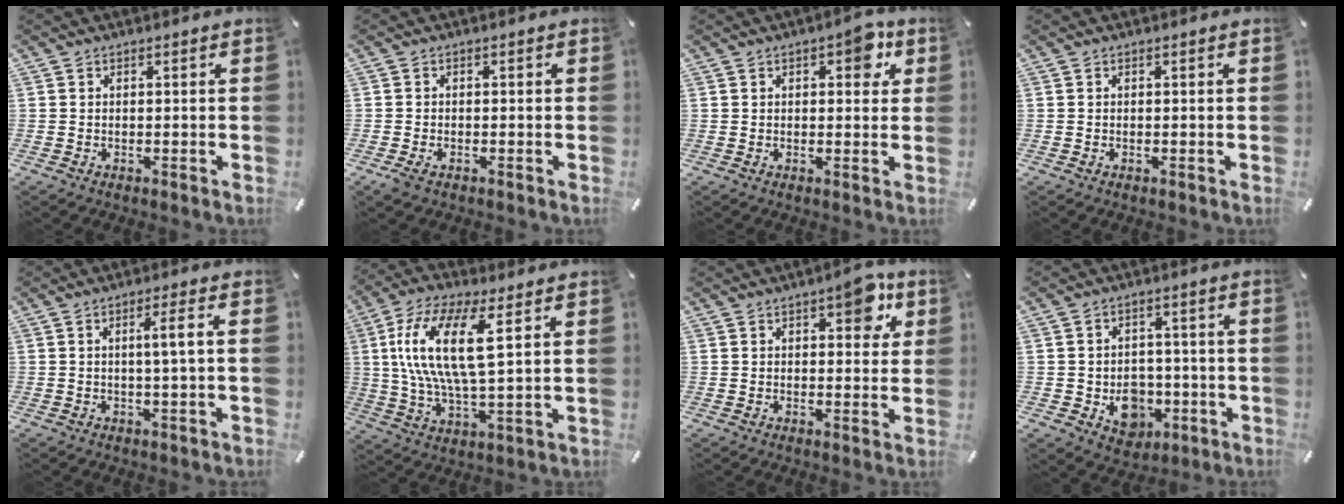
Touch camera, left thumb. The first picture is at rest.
{"total": 1.5, "force": [-0.8, 1.0, 0.9], "torque": [-0.017, 0.002, -0.015]}
{"total": 5.9, "force": [2.5, 3.0, 4.5], "torque": [-0.047, -0.007, 0.032]}
{"total": 0.0}
{"total": 5.2, "force": [0.7, 0.2, 5.1], "torque": [-0.097, -0.003, 0.006]}
{"total": 15.8, "force": [4.7, 5.3, 14.1], "torque": [-0.310, -0.005, 0.075]}
{"total": 7.4, "force": [3.8, 3.6, 5.3], "torque": [-0.055, -0.017, 0.057]}
{"total": 8.3, "force": [-1.8, 7.3, 3.6], "torque": [-0.024, 0.007, -0.024]}